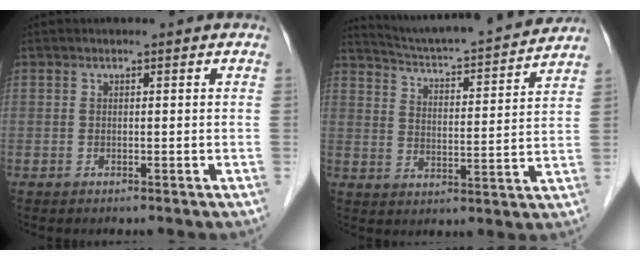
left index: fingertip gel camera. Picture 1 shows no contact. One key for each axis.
{"total": 17.5, "fx": 16.5, "fy": 0.2, "fz": 6.0, "tx": -0.105, "ty": -0.012, "tz": 0.235}